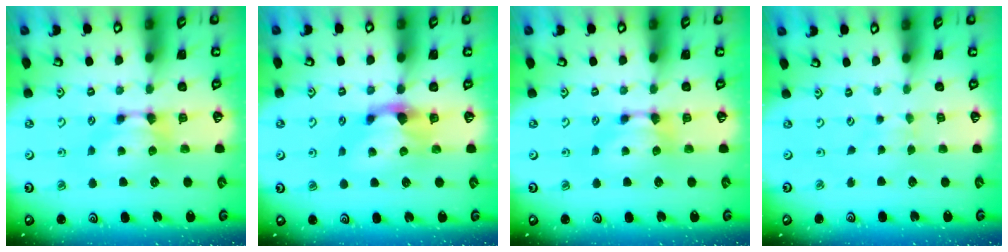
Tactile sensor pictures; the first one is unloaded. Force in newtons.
{"total": 1.9, "press": 1.4, "slide": 1.3}
{"total": 0.0}
{"total": 3.3, "press": 3.3, "slide": 0.1}